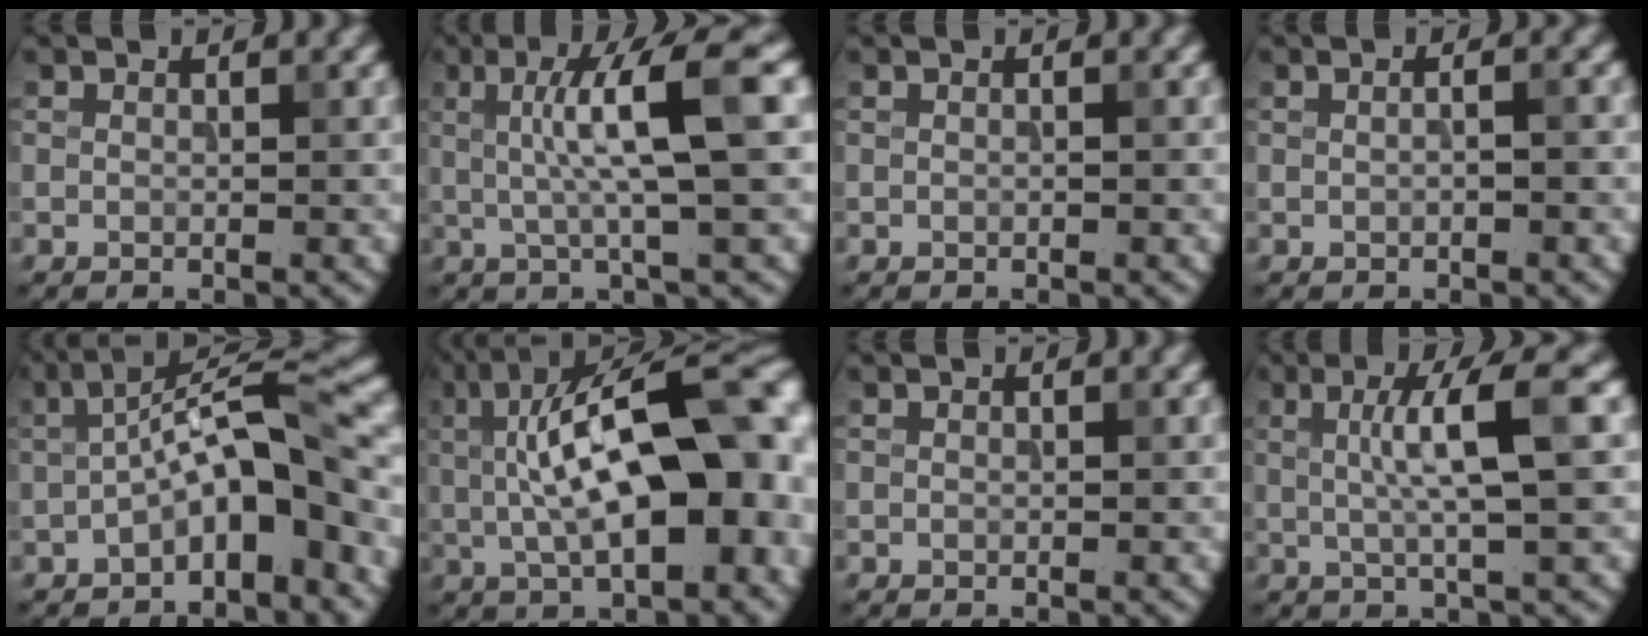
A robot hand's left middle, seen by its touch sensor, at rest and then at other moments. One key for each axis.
{"total": 7.3, "fx": 1.1, "fy": 1.1, "fz": 7.1, "tx": -0.115, "ty": 0.012, "tz": 0.019}
{"total": 0.0}
{"total": 2.2, "fx": 0.5, "fy": 1.1, "fz": 1.8, "tx": -0.011, "ty": 0.017, "tz": -0.014}
{"total": 7.8, "fx": -2.0, "fy": 2.4, "fz": 7.2, "tx": -0.110, "ty": 0.028, "tz": -0.040}
{"total": 14.4, "fx": 0.8, "fy": 5.9, "fz": 13.1, "tx": -0.171, "ty": 0.032, "tz": 0.008}
{"total": 0.0}
{"total": 5.7, "fx": 0.9, "fy": 0.9, "fz": 5.6, "tx": -0.091, "ty": 0.011, "tz": 0.016}